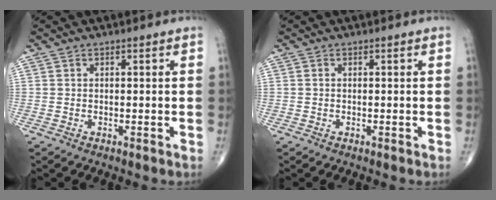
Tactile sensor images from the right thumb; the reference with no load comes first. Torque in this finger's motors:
{"motor_torque": [-0.27, -0.29, -0.21, -0.11, -0.02]}